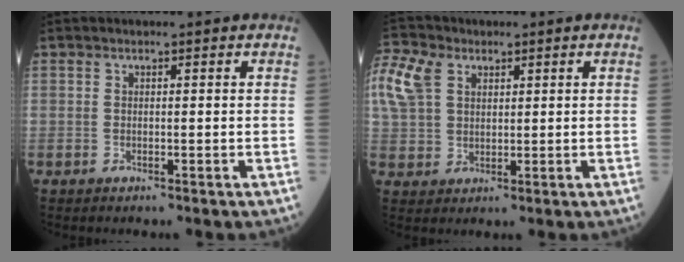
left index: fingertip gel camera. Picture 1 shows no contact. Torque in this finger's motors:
{"motor_torque": [1.58, -0.55, 0.61, 0.19]}